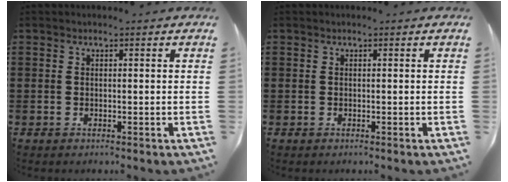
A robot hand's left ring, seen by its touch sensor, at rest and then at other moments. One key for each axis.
{"total": 0.0}